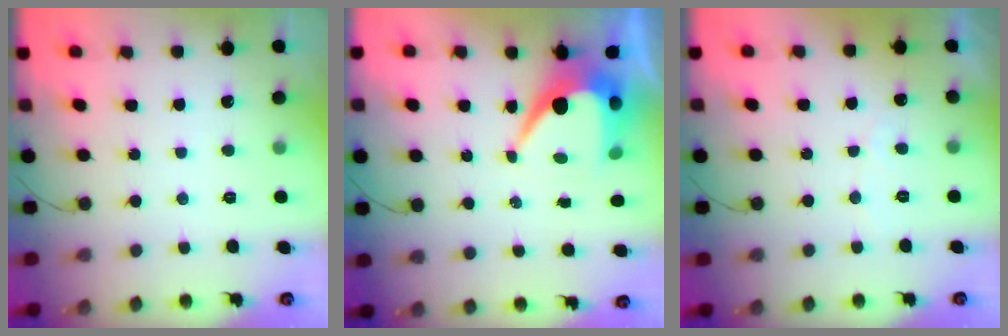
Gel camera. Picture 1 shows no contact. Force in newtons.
{"total": 8.9, "press": 8.9, "slide": 0.8}
{"total": 3.3, "press": 3.3, "slide": 0.2}